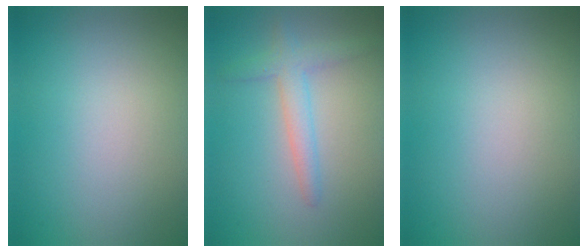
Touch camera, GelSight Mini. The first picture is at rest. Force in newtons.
{"total": 2.7, "press": 2.6, "slide": 0.1}
{"total": 0.0}